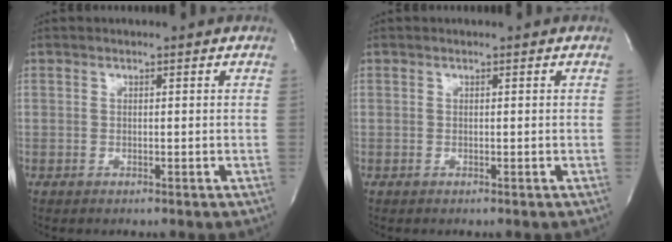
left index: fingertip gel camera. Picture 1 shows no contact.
{"total": 0.0}